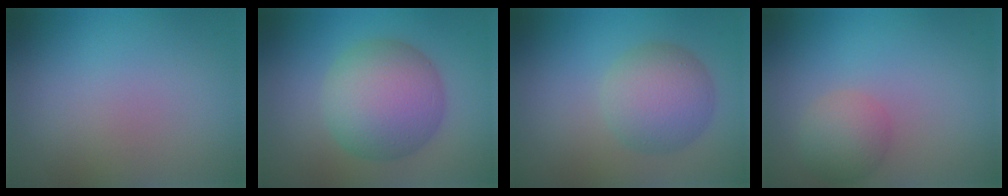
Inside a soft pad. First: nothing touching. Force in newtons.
{"total": 8.1, "press": 8.1, "slide": 0.1}
{"total": 5.5, "press": 5.5, "slide": 0.1}
{"total": 2.7, "press": 2.7, "slide": 0.1}